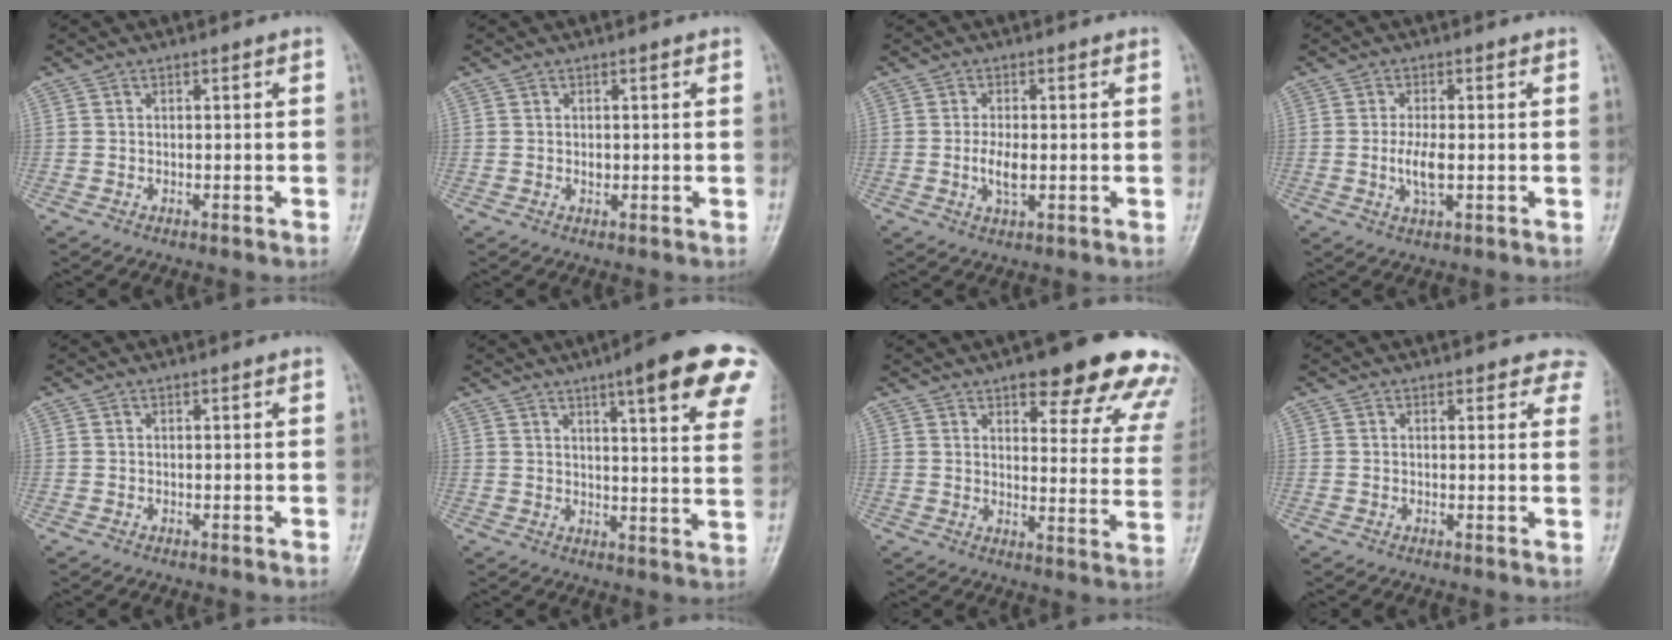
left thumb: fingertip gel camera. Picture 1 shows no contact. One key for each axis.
{"total": 0.9, "fx": 0.1, "fy": 0.7, "fz": 0.6, "tx": -0.008, "ty": 0.000, "tz": 0.000}
{"total": 3.8, "fx": -0.4, "fy": 1.7, "fz": 3.4, "tx": -0.068, "ty": -0.005, "tz": -0.009}
{"total": 4.2, "fx": -0.5, "fy": 1.6, "fz": 3.9, "tx": -0.082, "ty": -0.007, "tz": -0.010}
{"total": 0.0}
{"total": 18.3, "fx": 10.5, "fy": 3.3, "fz": 14.6, "tx": -0.167, "ty": -0.033, "tz": 0.123}
{"total": 21.0, "fx": 15.1, "fy": 6.4, "fz": 13.1, "tx": -0.109, "ty": -0.058, "tz": 0.169}
{"total": 4.5, "fx": 3.8, "fy": 2.3, "fz": 0.6, "tx": 0.037, "ty": -0.014, "tz": 0.018}